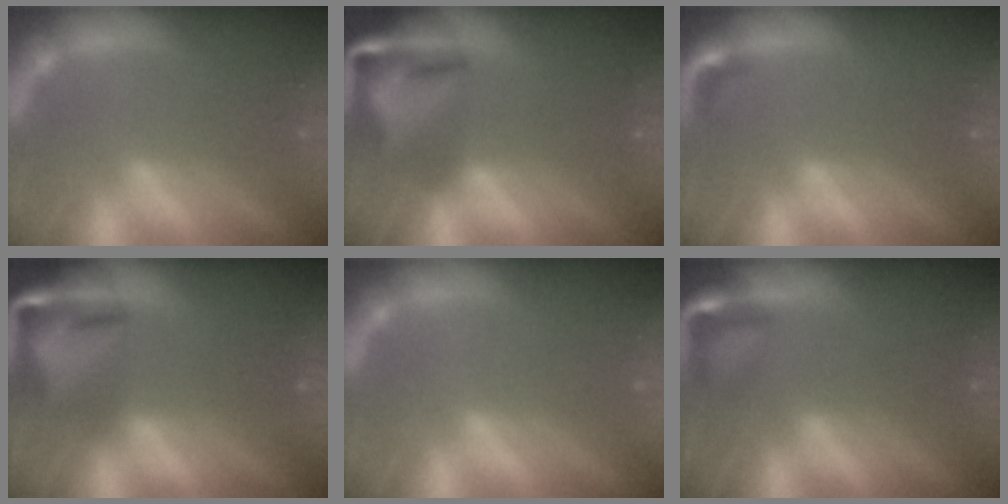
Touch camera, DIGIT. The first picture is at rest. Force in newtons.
{"total": 8.9}
{"total": 1.4}
{"total": 8.4}
{"total": 0.0}
{"total": 3.9}